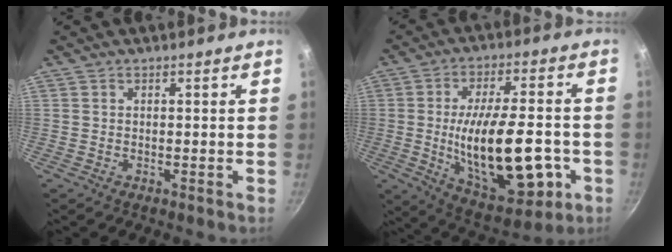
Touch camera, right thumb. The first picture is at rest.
{"total": 22.1, "force": [-4.1, 9.8, 19.4], "torque": [-0.292, 0.007, -0.047]}